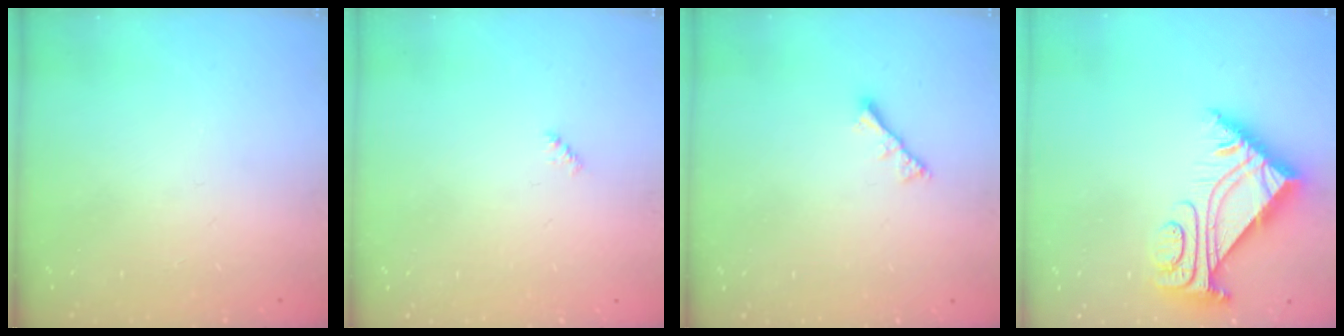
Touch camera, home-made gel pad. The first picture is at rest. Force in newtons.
{"total": 2.4, "press": 2.4, "slide": 0.5}
{"total": 2.8, "press": 2.8, "slide": 0.6}
{"total": 8.0, "press": 8.0, "slide": 0.6}